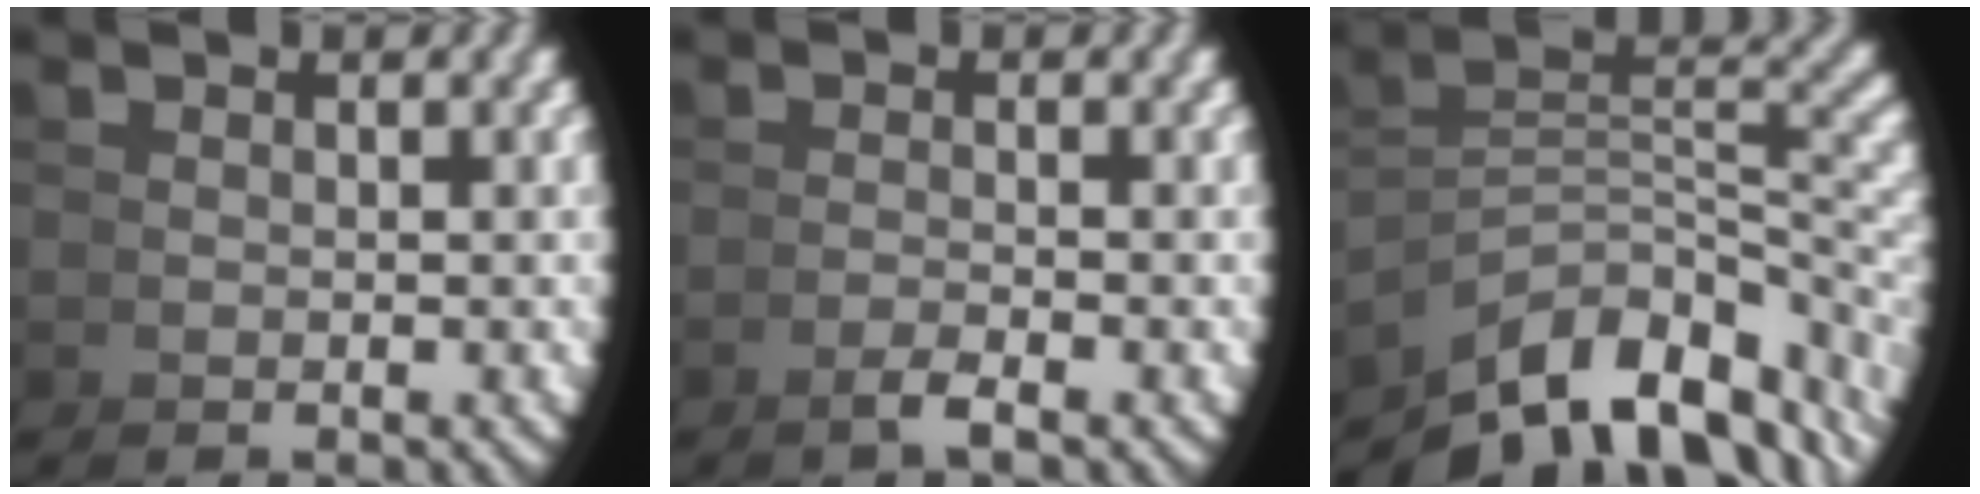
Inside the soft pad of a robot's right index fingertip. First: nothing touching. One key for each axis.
{"total": 1.6, "fx": -1.0, "fy": -1.1, "fz": 0.6, "tx": 0.000, "ty": 0.009, "tz": -0.025}
{"total": 10.5, "fx": -3.0, "fy": 6.4, "fz": 7.8, "tx": -0.124, "ty": -0.036, "tz": -0.027}